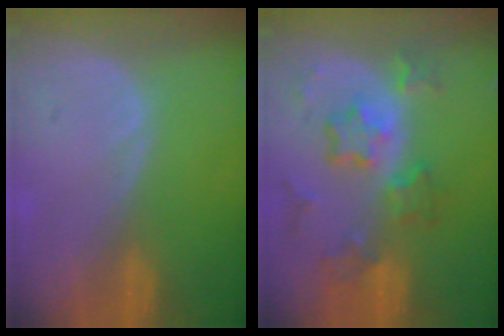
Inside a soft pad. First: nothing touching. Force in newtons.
{"total": 8.4, "press": 7.5, "slide": 4.0}